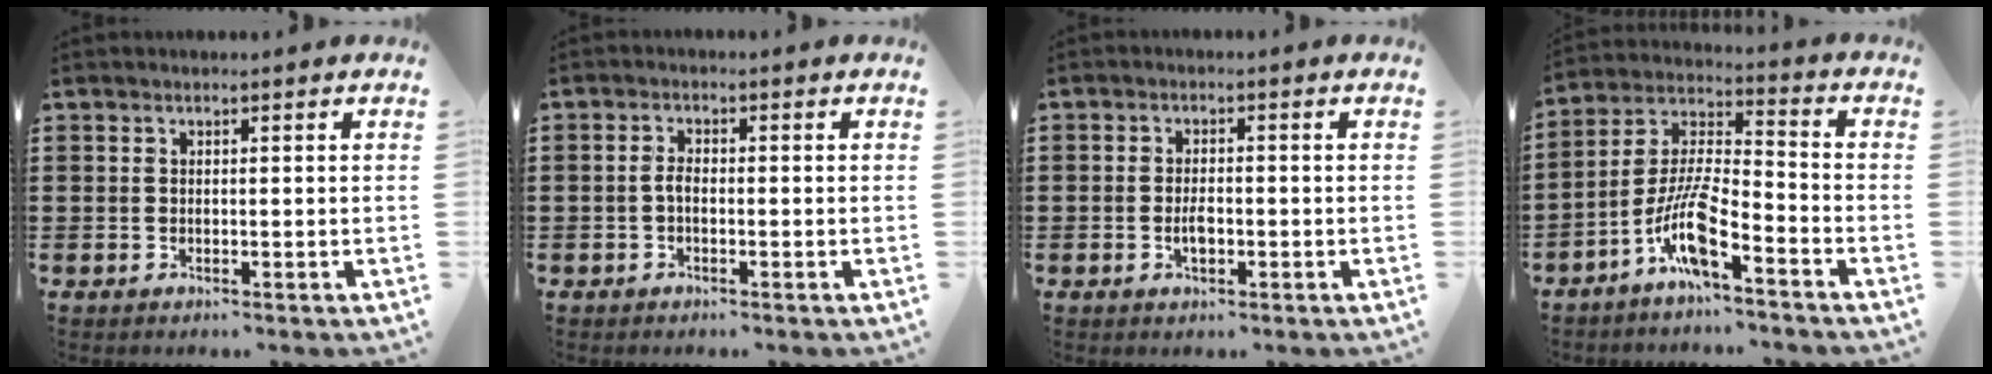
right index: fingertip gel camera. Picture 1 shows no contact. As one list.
[{"total": 1.7, "force": [-0.6, 0.7, 1.4], "torque": [-0.036, -0.002, -0.014]}, {"total": 2.5, "force": [-0.8, 1.1, 2.1], "torque": [-0.040, 0.002, -0.014]}, {"total": 9.7, "force": [-6.1, 2.1, 7.3], "torque": [-0.167, -0.009, -0.120]}]